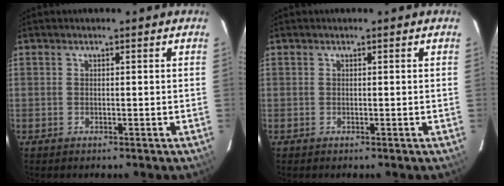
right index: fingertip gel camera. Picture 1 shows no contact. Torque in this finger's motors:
{"motor_torque": [-0.12, -0.04, 0.01, -0.01]}